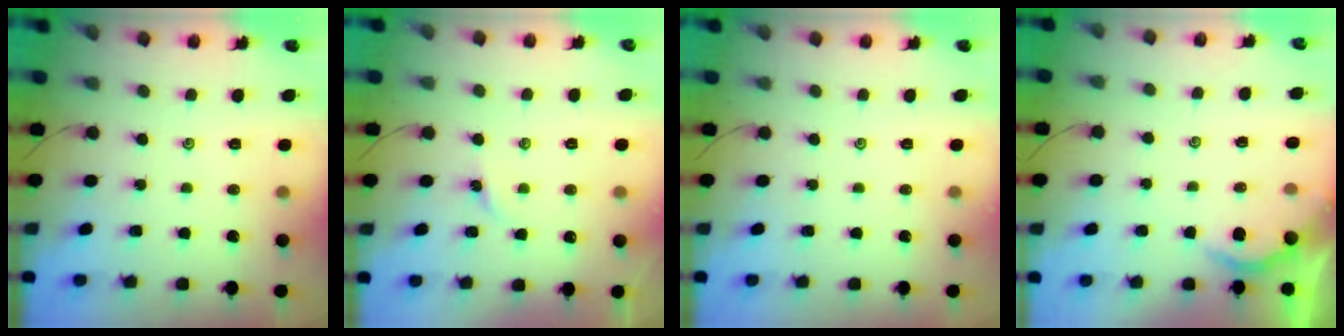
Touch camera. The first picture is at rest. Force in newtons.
{"total": 3.0, "press": 2.9, "slide": 0.4}
{"total": 0.0}
{"total": 2.1, "press": 2.0, "slide": 0.4}